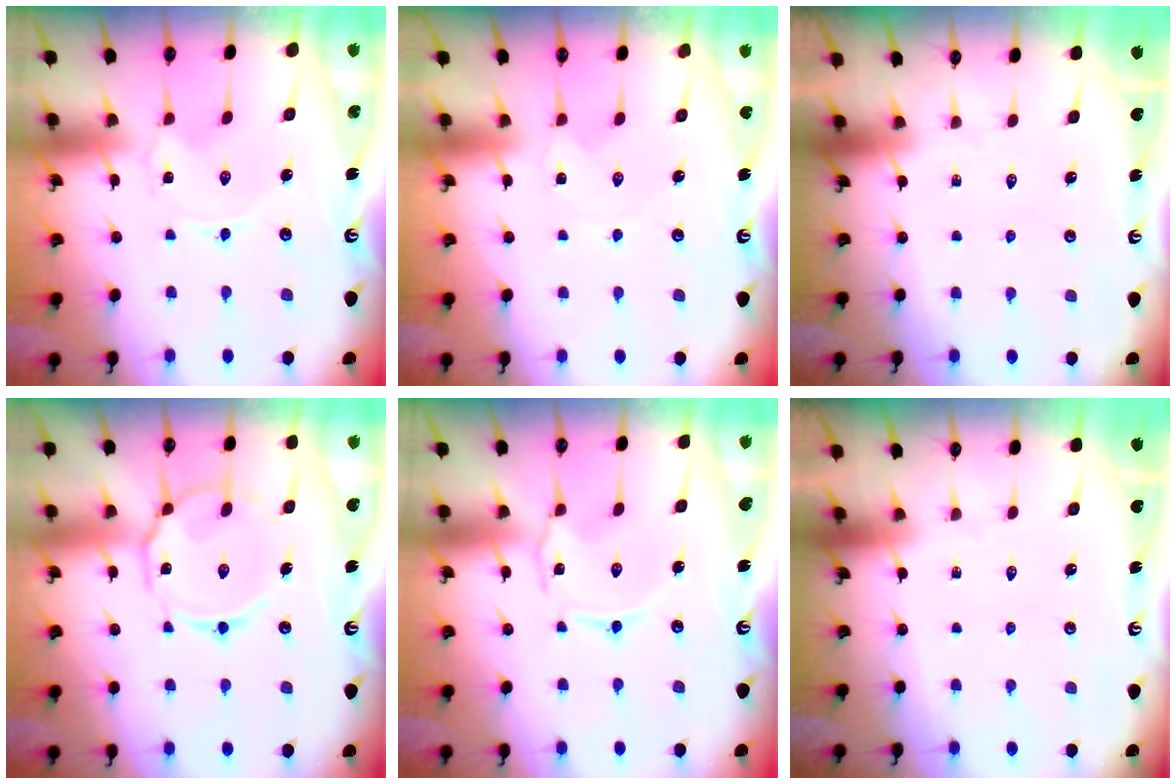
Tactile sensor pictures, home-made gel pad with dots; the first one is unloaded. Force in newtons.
{"total": 0.0}
{"total": 0.0}
{"total": 13.0, "press": 13.0, "slide": 1.2}
{"total": 1.2, "press": 1.2, "slide": 0.2}
{"total": 0.0}